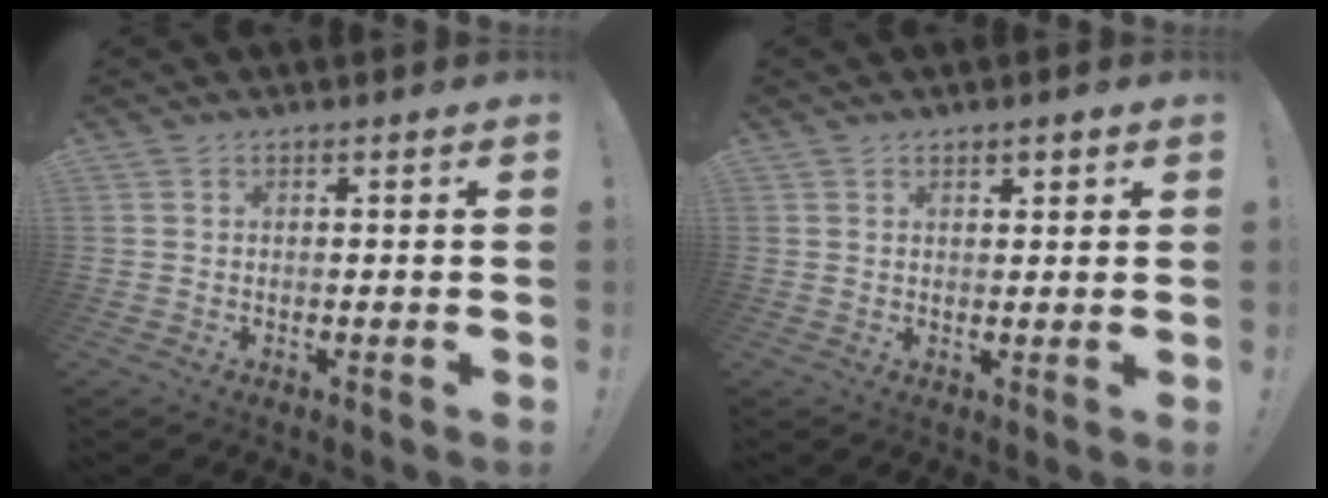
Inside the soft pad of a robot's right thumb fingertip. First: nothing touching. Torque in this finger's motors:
{"motor_torque": [-0.16, -0.38, -0.42, 0.00, 0.09]}